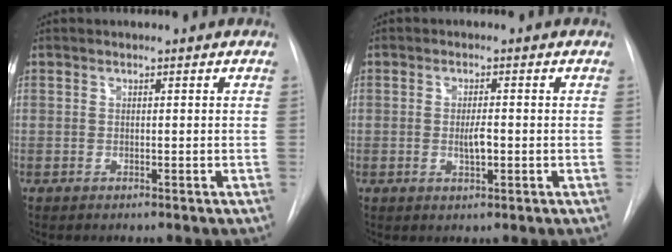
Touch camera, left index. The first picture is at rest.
{"total": 2.7, "force": [-0.5, 0.7, 2.6], "torque": [-0.048, -0.002, -0.007]}